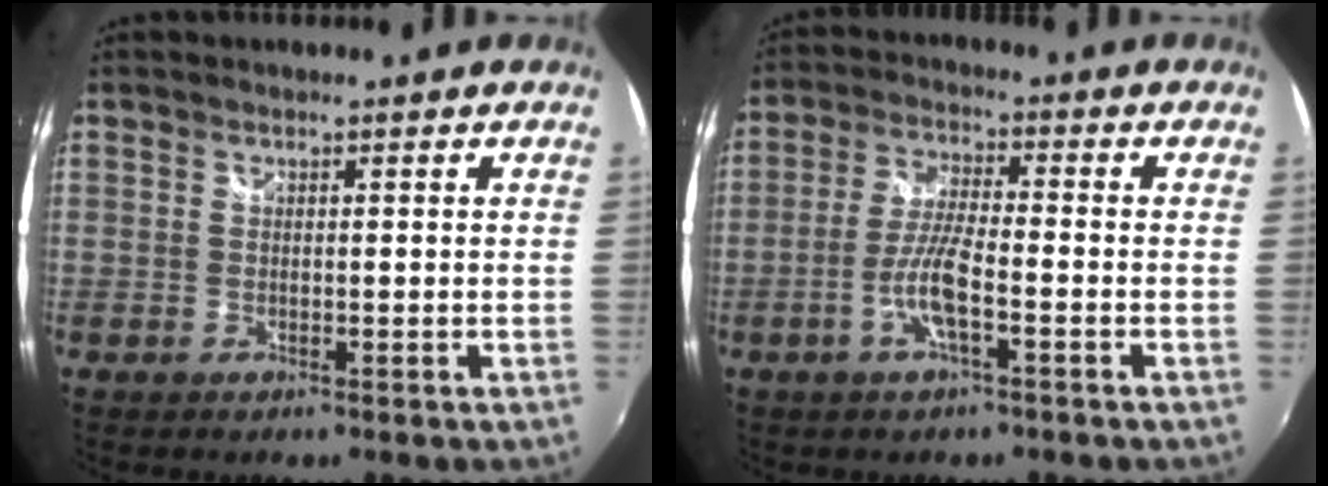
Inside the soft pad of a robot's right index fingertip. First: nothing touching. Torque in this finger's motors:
{"motor_torque": [1.22, -0.21, 0.66, 0.14]}